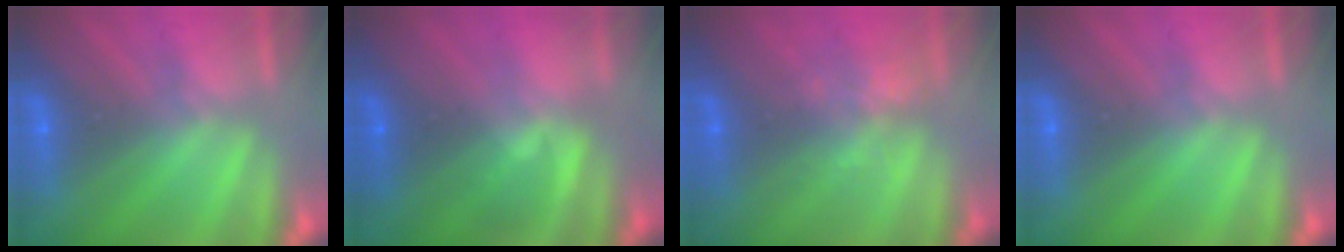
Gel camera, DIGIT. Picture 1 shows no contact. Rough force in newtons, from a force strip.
{"total": 1.2}
{"total": 3.9}
{"total": 0.0}